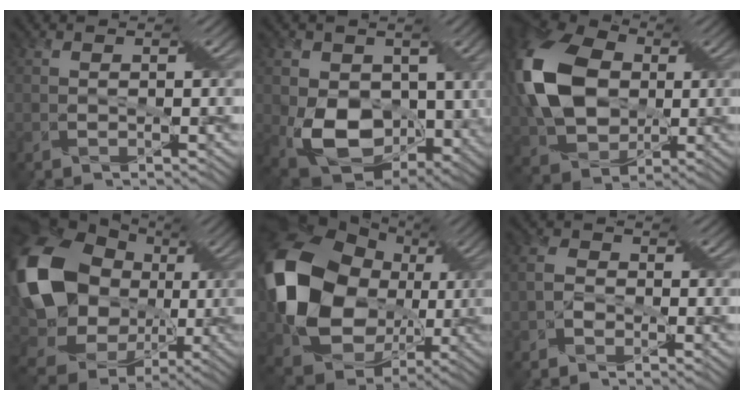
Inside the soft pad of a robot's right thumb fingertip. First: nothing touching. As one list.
[{"total": 12.8, "force": [-1.6, 9.0, 8.9], "torque": [-0.168, -0.033, -0.022]}, {"total": 15.8, "force": [1.3, 11.5, 10.8], "torque": [-0.281, 0.013, 0.010]}, {"total": 20.1, "force": [1.8, 16.0, 12.2], "torque": [-0.297, -0.015, 0.061]}, {"total": 17.5, "force": [1.3, 14.0, 10.4], "torque": [-0.253, -0.021, 0.032]}, {"total": 2.2, "force": [-1.5, 1.5, 0.8], "torque": [-0.022, 0.001, -0.040]}]